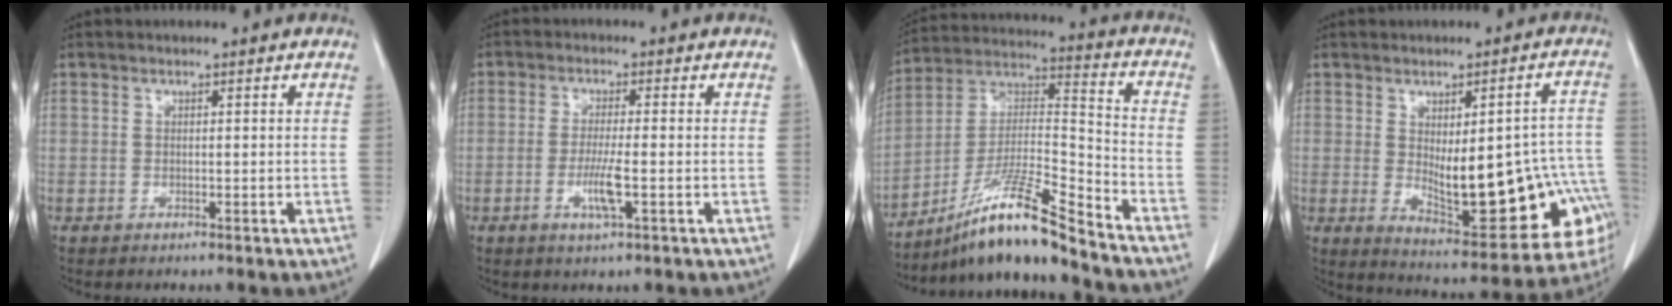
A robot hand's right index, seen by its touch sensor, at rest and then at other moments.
{"total": 4.6, "force": [-1.4, 0.2, 4.3], "torque": [-0.086, -0.008, -0.026]}
{"total": 14.7, "force": [-11.9, -0.6, 8.6], "torque": [-0.158, 0.009, -0.215]}
{"total": 19.6, "force": [-3.4, 6.6, 18.1], "torque": [-0.163, 0.024, -0.015]}